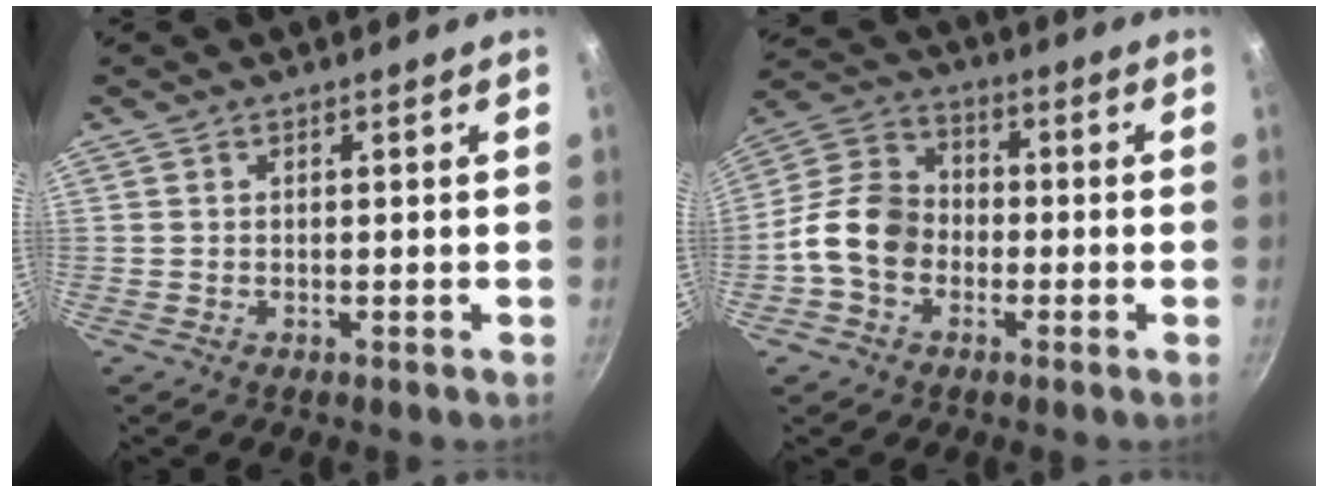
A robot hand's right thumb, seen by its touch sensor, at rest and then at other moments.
{"total": 11.1, "force": [-2.9, 8.6, 6.5], "torque": [-0.092, 0.033, -0.075]}